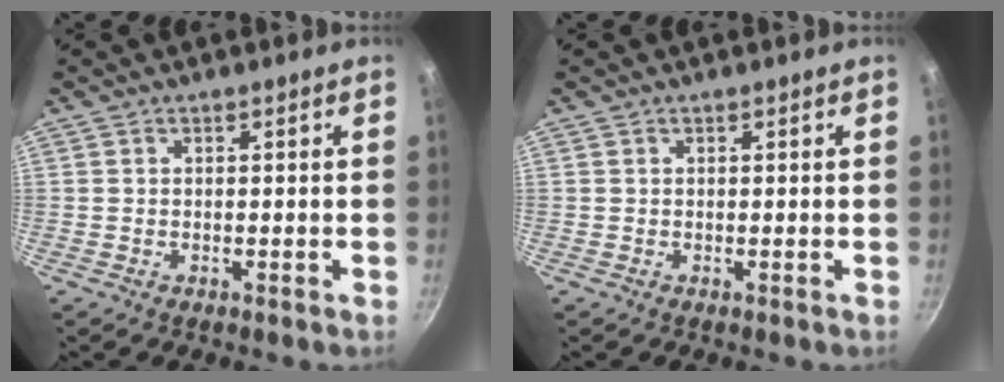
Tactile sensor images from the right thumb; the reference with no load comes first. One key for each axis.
{"total": 0.0}